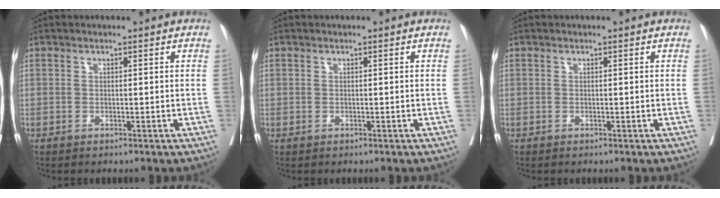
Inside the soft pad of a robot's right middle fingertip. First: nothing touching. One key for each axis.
{"total": 0.0}
{"total": 0.0}